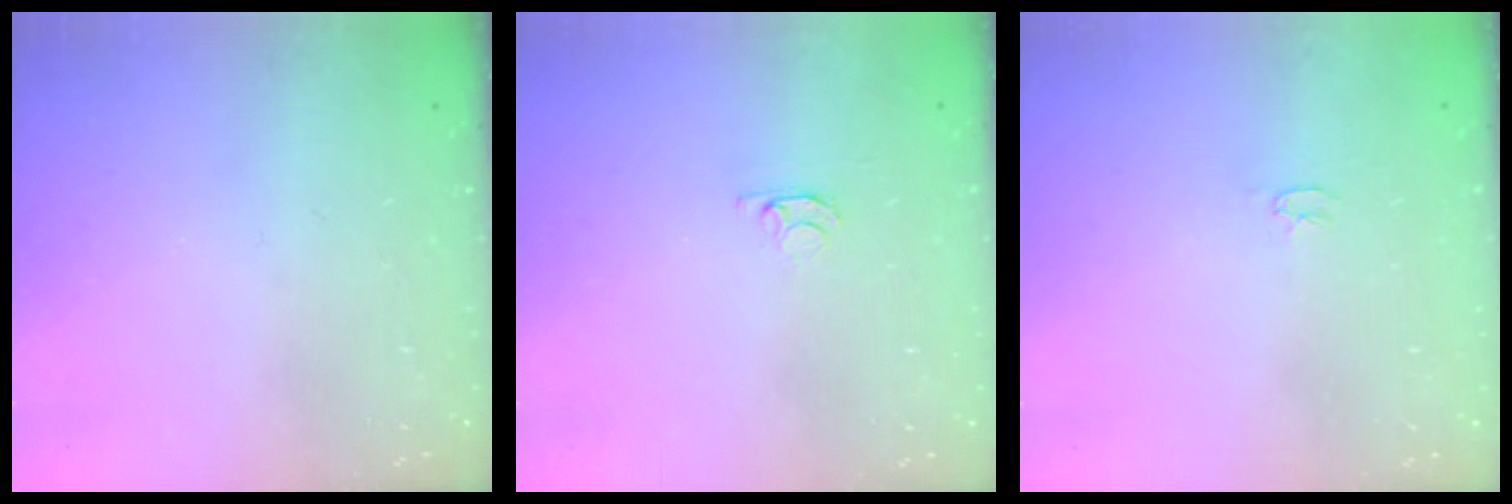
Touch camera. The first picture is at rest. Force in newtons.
{"total": 2.1, "press": 2.1, "slide": 0.2}
{"total": 2.5, "press": 2.5, "slide": 0.3}